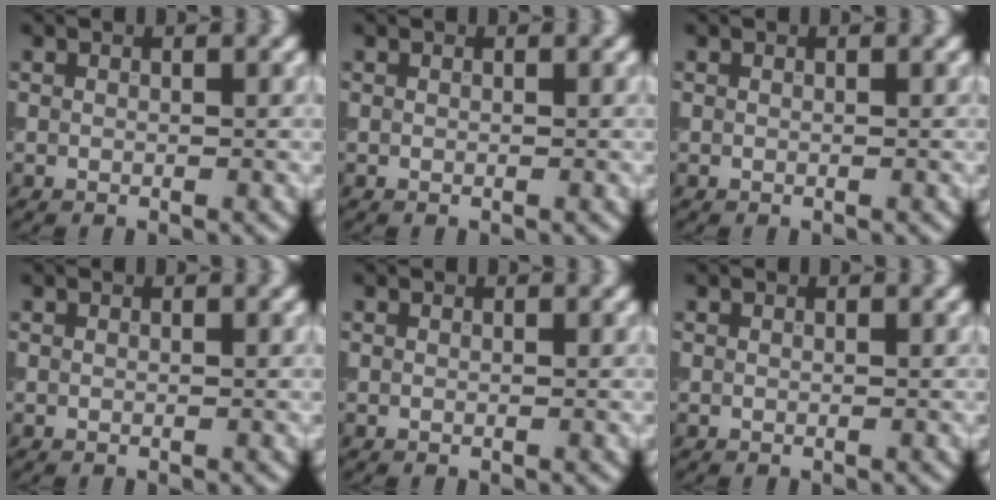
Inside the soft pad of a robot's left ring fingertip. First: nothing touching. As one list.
[{"total": 0.0}, {"total": 0.0}, {"total": 0.0}, {"total": 0.0}, {"total": 0.0}]